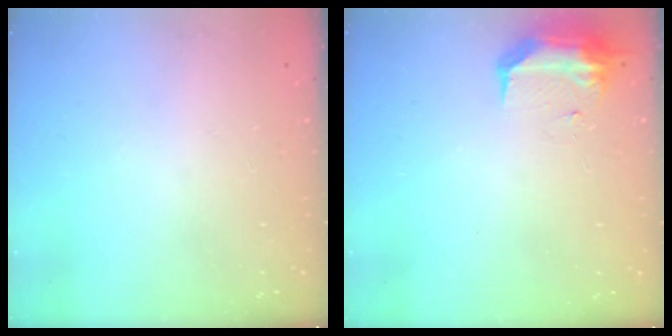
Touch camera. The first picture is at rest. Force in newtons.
{"total": 8.4, "press": 8.3, "slide": 1.4}